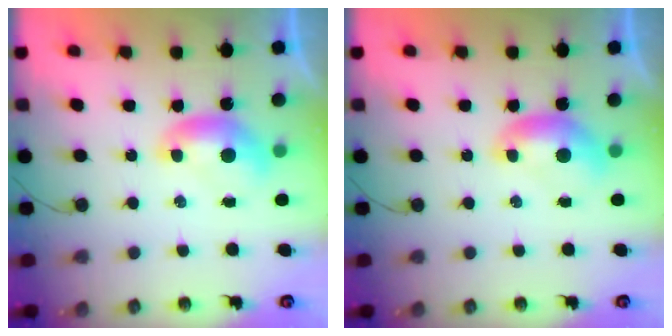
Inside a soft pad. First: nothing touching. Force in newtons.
{"total": 0.0}